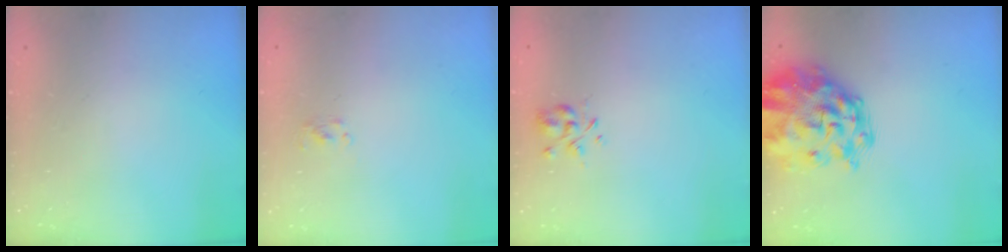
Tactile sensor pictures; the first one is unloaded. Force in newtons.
{"total": 1.8, "press": 1.6, "slide": 0.8}
{"total": 4.1, "press": 3.9, "slide": 1.4}
{"total": 12.3, "press": 11.7, "slide": 4.0}